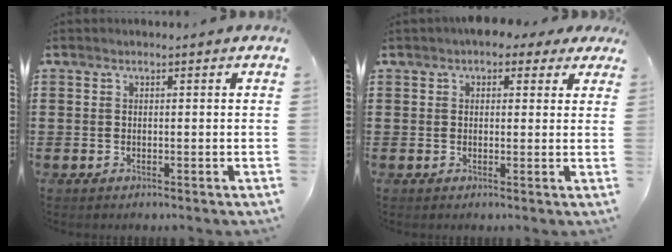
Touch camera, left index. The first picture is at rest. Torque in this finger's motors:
{"motor_torque": [2.14, 0.00, 0.97, 0.12]}